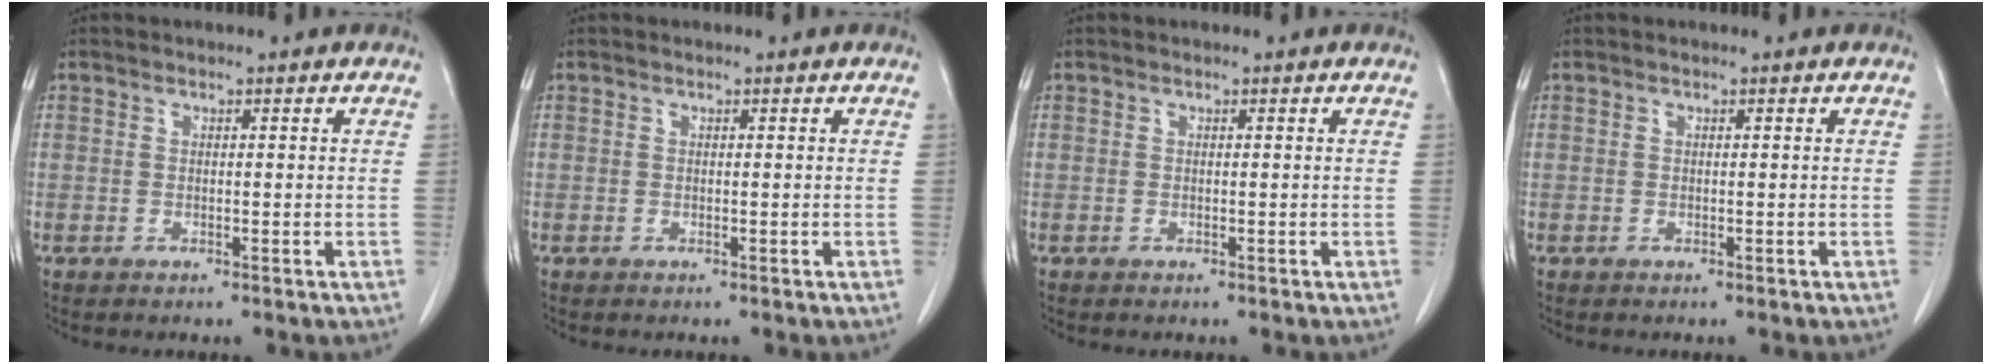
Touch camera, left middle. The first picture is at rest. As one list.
[{"total": 0.0}, {"total": 0.0}, {"total": 0.0}]